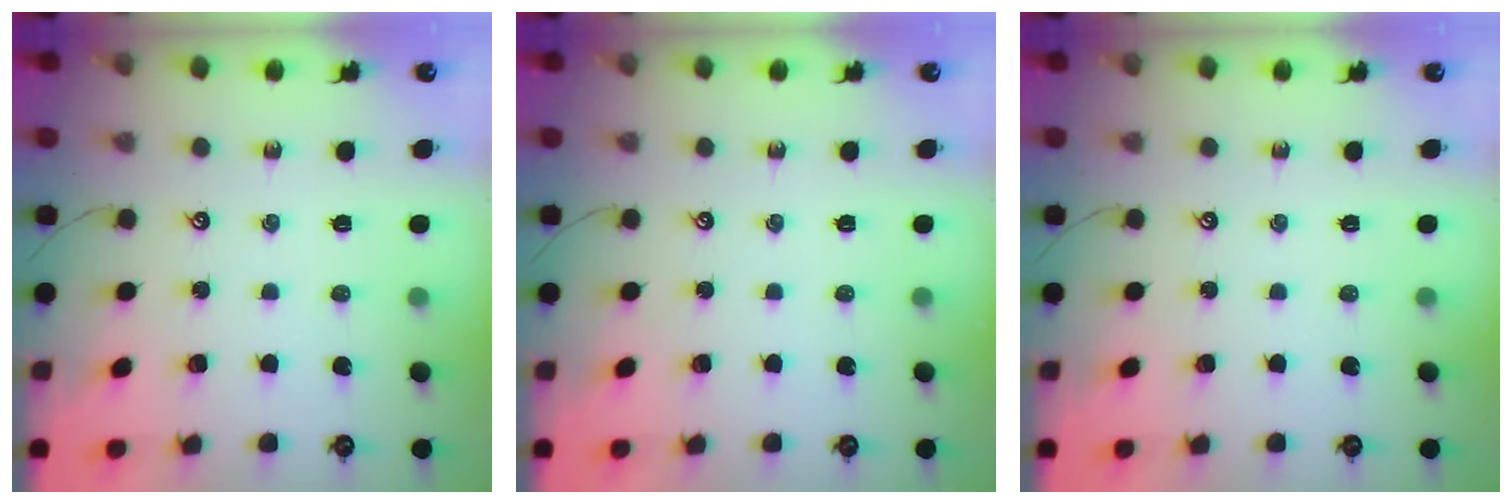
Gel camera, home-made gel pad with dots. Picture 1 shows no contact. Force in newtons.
{"total": 0.0}
{"total": 0.0}